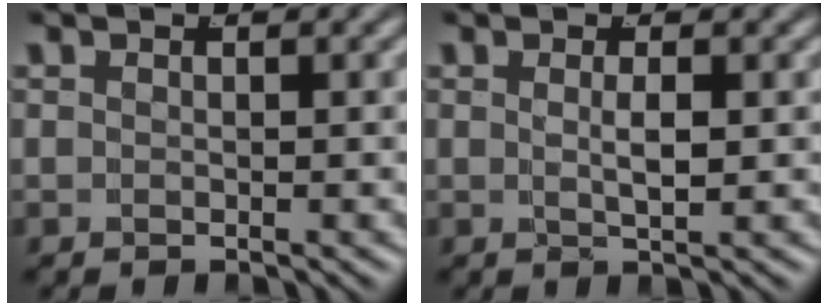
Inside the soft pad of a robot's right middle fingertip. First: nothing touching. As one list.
[{"total": 1.6, "force": [0.2, -0.3, 1.5], "torque": [-0.026, -0.011, 0.012]}]